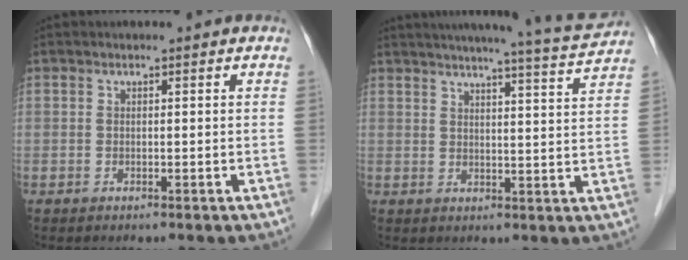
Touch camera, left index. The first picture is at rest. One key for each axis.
{"total": 13.6, "fx": 12.5, "fy": -1.2, "fz": 5.0, "tx": -0.081, "ty": -0.030, "tz": 0.154}